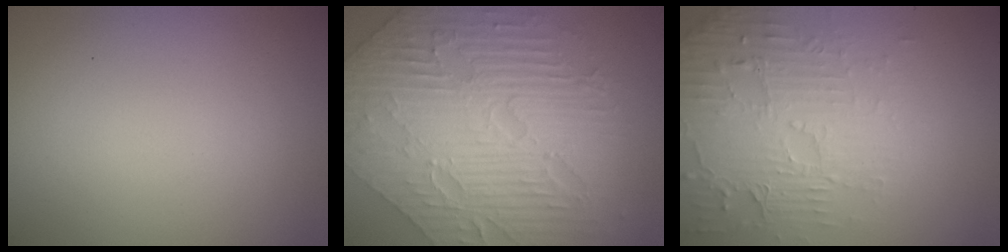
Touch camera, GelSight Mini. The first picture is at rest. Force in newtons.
{"total": 10.4, "press": 7.1, "slide": 7.6}
{"total": 5.9, "press": 3.7, "slide": 4.5}